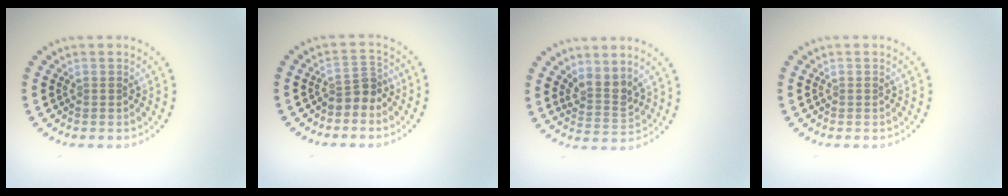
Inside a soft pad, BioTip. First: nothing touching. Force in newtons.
{"total": 2.2, "press": 1.7, "slide": 1.5}
{"total": 2.6, "press": 1.9, "slide": 1.8}
{"total": 0.0}